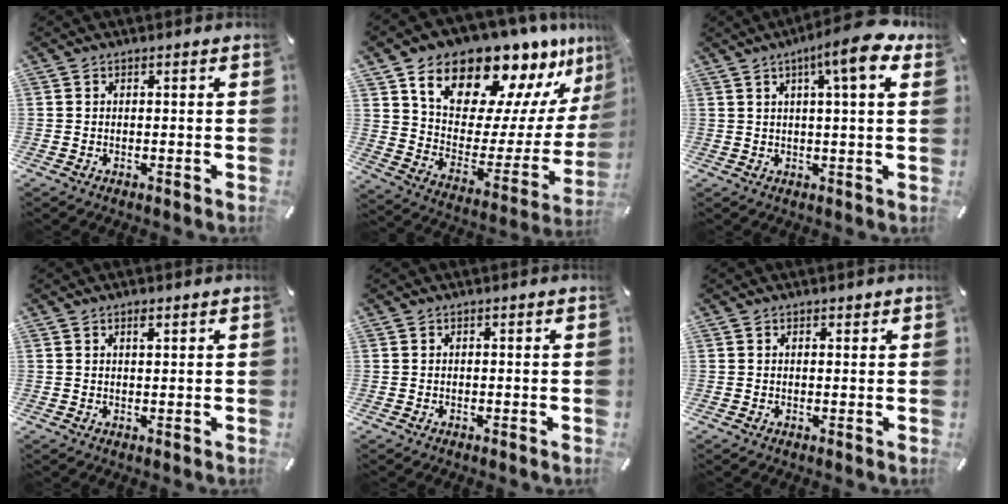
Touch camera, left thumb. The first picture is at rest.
{"total": 18.9, "force": [15.4, 8.8, 6.6], "torque": [-0.108, -0.131, 0.260]}
{"total": 10.4, "force": [5.0, 1.1, 9.1], "torque": [-0.140, -0.022, 0.073]}
{"total": 1.2, "force": [0.7, 0.3, 0.9], "torque": [-0.020, 0.000, 0.012]}
{"total": 0.0}
{"total": 0.7, "force": [0.5, 0.5, 0.1], "torque": [0.004, -0.002, 0.008]}